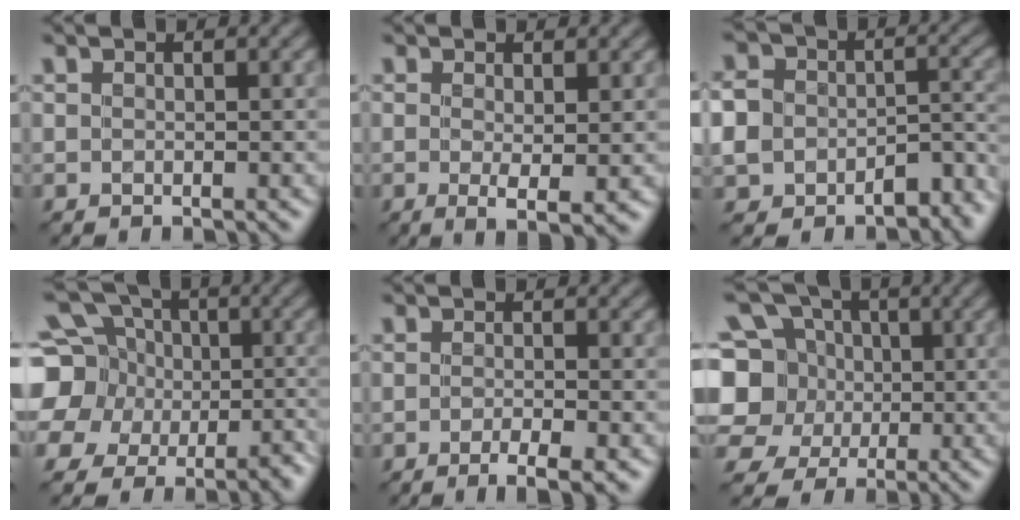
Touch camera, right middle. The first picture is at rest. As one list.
[{"total": 2.5, "force": [0.1, 0.5, 2.4], "torque": [-0.046, -0.009, 0.002]}, {"total": 10.2, "force": [-5.9, 7.3, 3.9], "torque": [-0.077, -0.010, -0.094]}, {"total": 12.2, "force": [-0.2, 11.1, 5.1], "torque": [-0.154, 0.008, -0.019]}, {"total": 3.0, "force": [-1.5, 0.6, 2.5], "torque": [-0.045, -0.001, -0.027]}, {"total": 10.5, "force": [1.2, 9.3, 4.7], "torque": [-0.125, 0.021, -0.015]}]